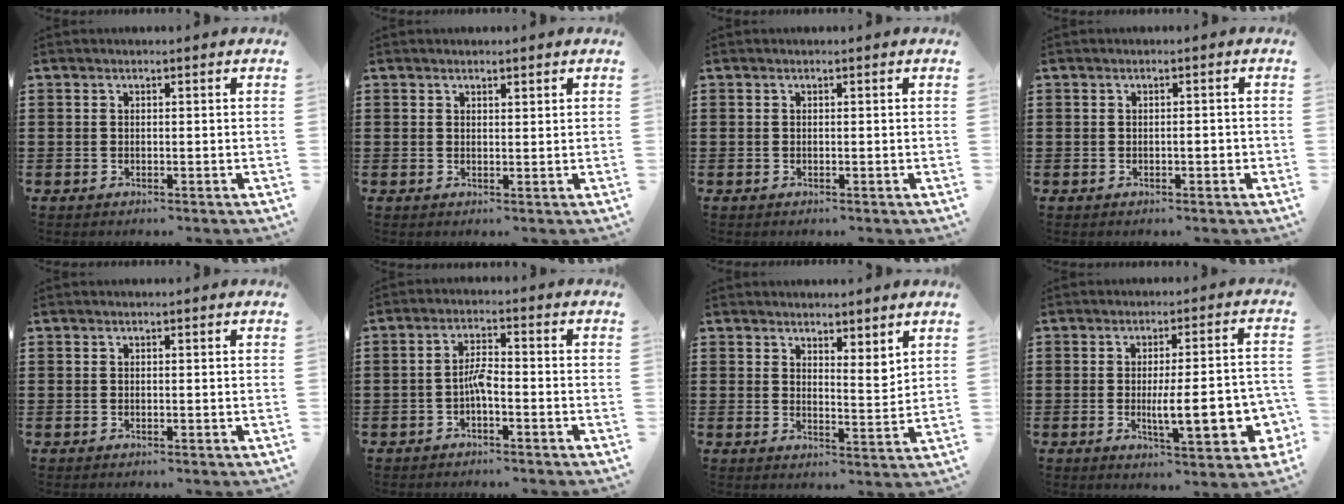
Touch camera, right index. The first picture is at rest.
{"total": 1.0, "force": [0.9, 0.4, 0.2], "torque": [-0.005, 0.002, 0.018]}
{"total": 0.0}
{"total": 1.5, "force": [-0.3, 0.4, 1.4], "torque": [-0.026, -0.001, -0.006]}
{"total": 0.0}
{"total": 3.2, "force": [-1.4, 0.6, 2.8], "torque": [-0.060, 0.004, -0.029]}
{"total": 3.6, "force": [3.4, 0.9, 0.6], "torque": [-0.013, -0.010, 0.063]}
{"total": 10.7, "force": [-2.1, 2.8, 10.1], "torque": [-0.145, -0.012, -0.032]}